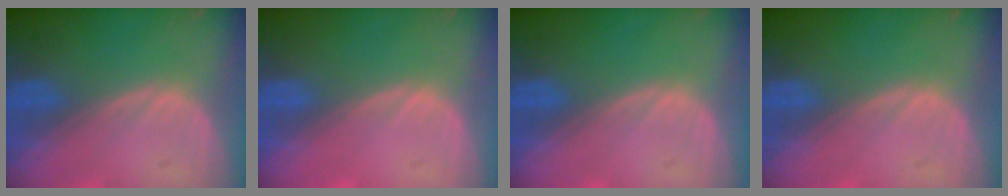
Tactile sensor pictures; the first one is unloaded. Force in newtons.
{"total": 0.7, "press": 0.1, "slide": 0.7}
{"total": 0.0}
{"total": 0.0}